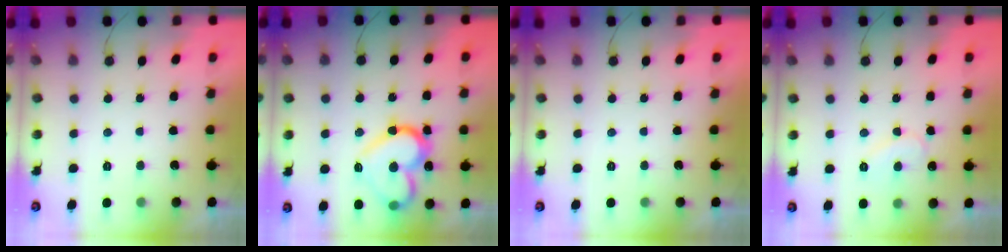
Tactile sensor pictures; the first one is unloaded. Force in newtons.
{"total": 19.4, "press": 19.4, "slide": 1.0}
{"total": 0.0}
{"total": 7.5, "press": 7.5, "slide": 0.6}